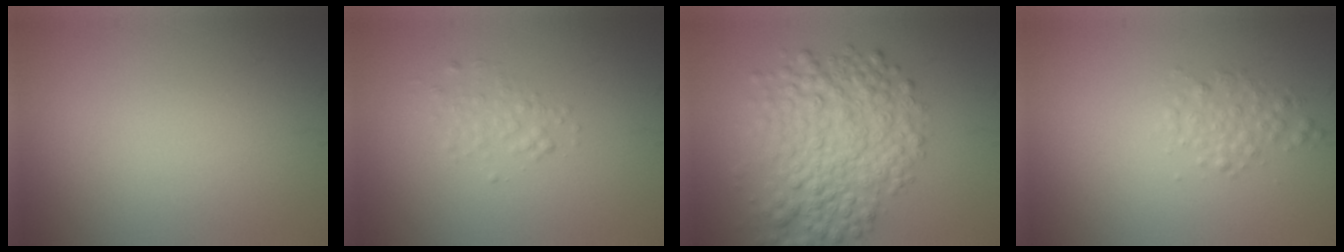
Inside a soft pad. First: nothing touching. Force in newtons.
{"total": 1.5, "press": 1.5, "slide": 0.1}
{"total": 7.4, "press": 7.4, "slide": 0.2}
{"total": 1.8, "press": 1.8, "slide": 0.0}